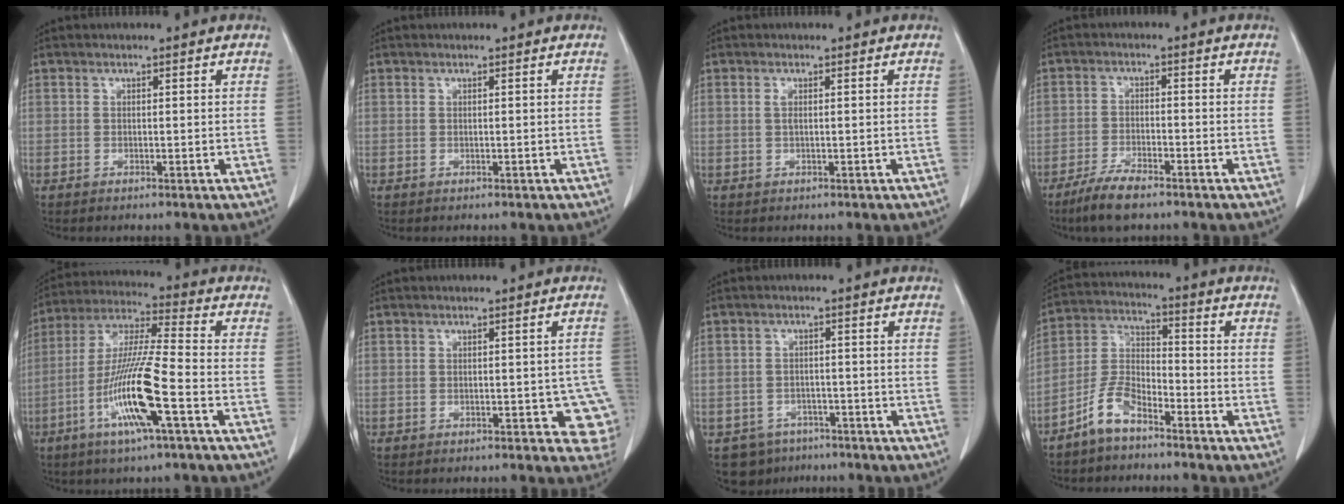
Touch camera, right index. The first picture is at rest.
{"total": 0.0}
{"total": 0.8, "force": [0.1, 0.2, 0.7], "torque": [-0.019, -0.001, 0.001]}
{"total": 5.7, "force": [-4.4, 1.1, 3.4], "torque": [-0.075, -0.011, -0.082]}
{"total": 14.0, "force": [-5.2, 0.3, 13.0], "torque": [-0.265, -0.010, -0.103]}
{"total": 5.0, "force": [-1.8, 2.3, 4.1], "torque": [-0.020, 0.010, -0.022]}
{"total": 5.6, "force": [-3.6, 4.3, 0.3], "torque": [0.002, 0.010, -0.048]}
{"total": 7.0, "force": [-5.3, 2.9, 3.7], "torque": [-0.085, 0.006, -0.111]}